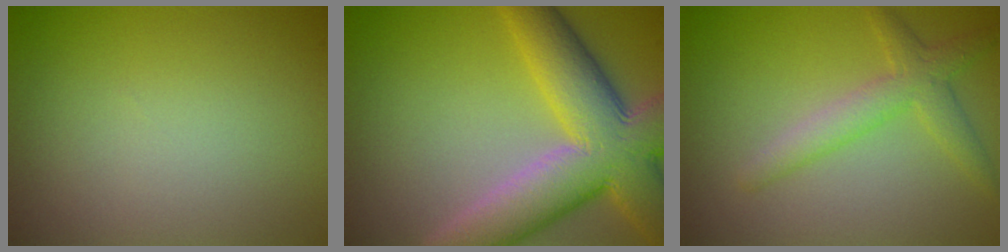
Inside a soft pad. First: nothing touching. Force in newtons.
{"total": 11.4, "press": 11.3, "slide": 0.8}
{"total": 2.9, "press": 2.9, "slide": 0.1}